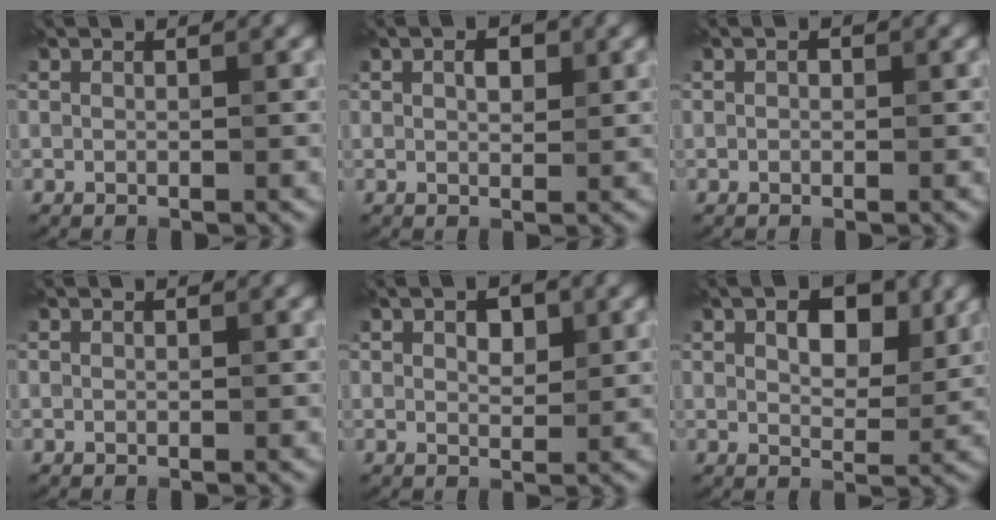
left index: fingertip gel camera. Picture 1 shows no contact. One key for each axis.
{"total": 1.7, "fx": 0.6, "fy": 1.0, "fz": 1.3, "tx": -0.020, "ty": 0.002, "tz": 0.010}
{"total": 0.5, "fx": 0.1, "fy": 0.4, "fz": 0.3, "tx": -0.003, "ty": -0.002, "tz": -0.001}
{"total": 0.0}
{"total": 2.4, "fx": 1.0, "fy": 1.2, "fz": 1.7, "tx": -0.024, "ty": 0.001, "tz": 0.018}
{"total": 5.3, "fx": 2.2, "fy": 2.7, "fz": 3.9, "tx": -0.060, "ty": 0.000, "tz": 0.034}